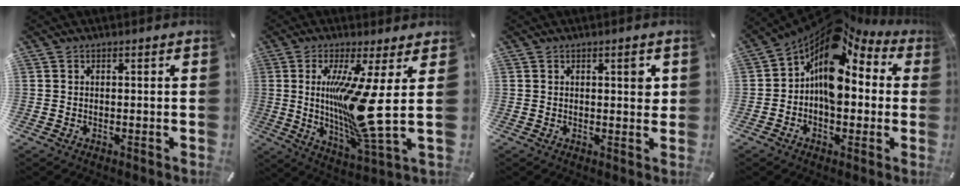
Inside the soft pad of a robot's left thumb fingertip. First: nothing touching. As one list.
[{"total": 19.1, "force": [2.1, 2.4, 18.8], "torque": [-0.349, -0.043, 0.022]}, {"total": 3.0, "force": [1.1, 1.2, 2.5], "torque": [-0.020, -0.008, 0.010]}, {"total": 12.3, "force": [3.0, 8.5, 8.3], "torque": [-0.157, -0.035, 0.052]}]